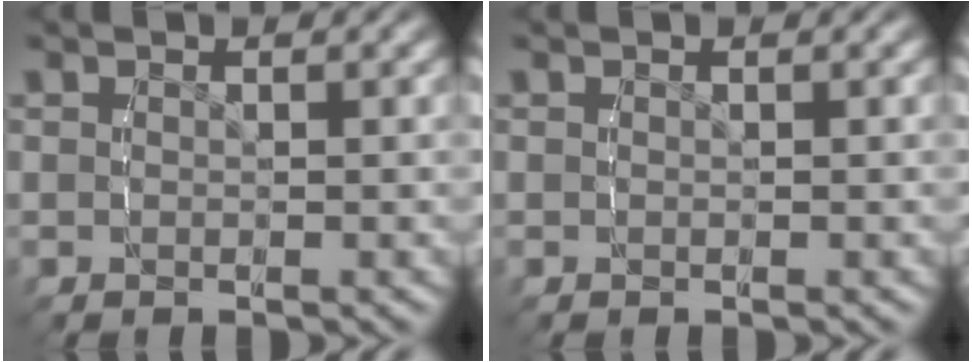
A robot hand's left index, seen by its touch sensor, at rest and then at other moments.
{"total": 0.0}